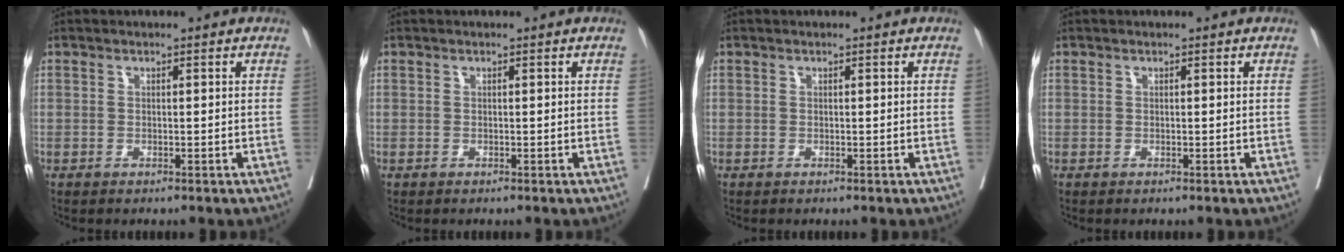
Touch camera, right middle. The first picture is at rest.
{"total": 0.0}
{"total": 0.0}
{"total": 0.0}